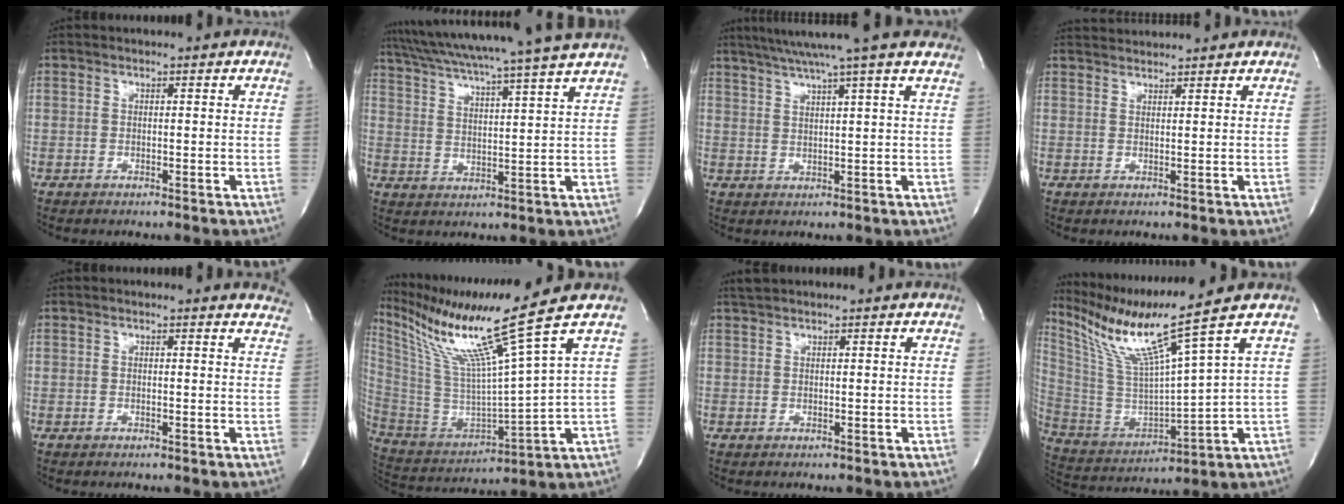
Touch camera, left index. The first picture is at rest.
{"total": 18.5, "force": [16.2, -2.2, 8.6], "torque": [-0.154, -0.014, 0.235]}
{"total": 14.5, "force": [12.2, -1.1, 7.8], "torque": [-0.136, 0.021, 0.157]}
{"total": 4.3, "force": [4.3, -0.3, 0.5], "torque": [-0.013, 0.028, 0.073]}
{"total": 3.5, "force": [3.5, 0.5, 0.1], "torque": [-0.001, -0.022, 0.009]}
{"total": 17.7, "force": [12.4, -3.8, 12.0], "torque": [-0.232, -0.048, 0.236]}
{"total": 1.8, "force": [1.7, 0.3, 0.5], "torque": [-0.013, 0.016, 0.034]}
{"total": 13.9, "force": [10.4, -3.7, 8.5], "torque": [-0.170, -0.034, 0.212]}